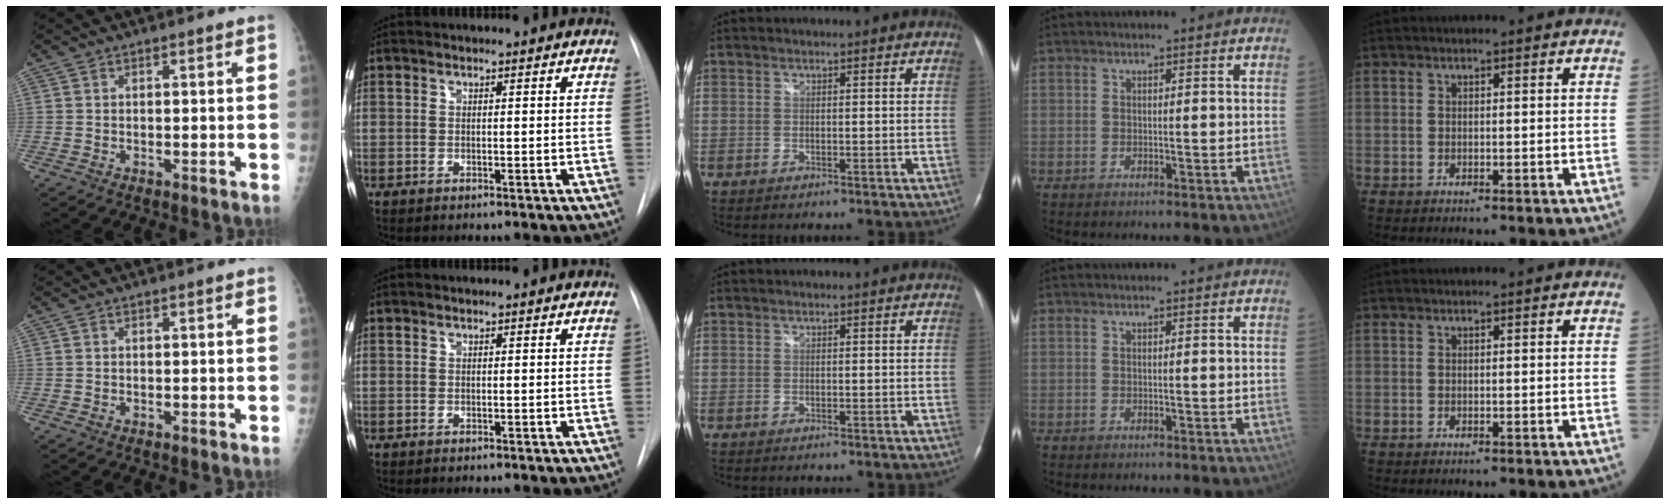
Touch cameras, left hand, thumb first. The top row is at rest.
{}